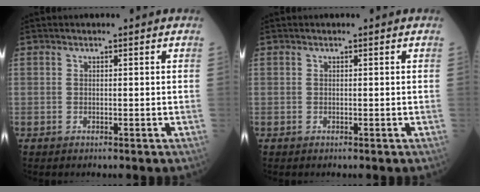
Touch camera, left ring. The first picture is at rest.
{"total": 0.0}